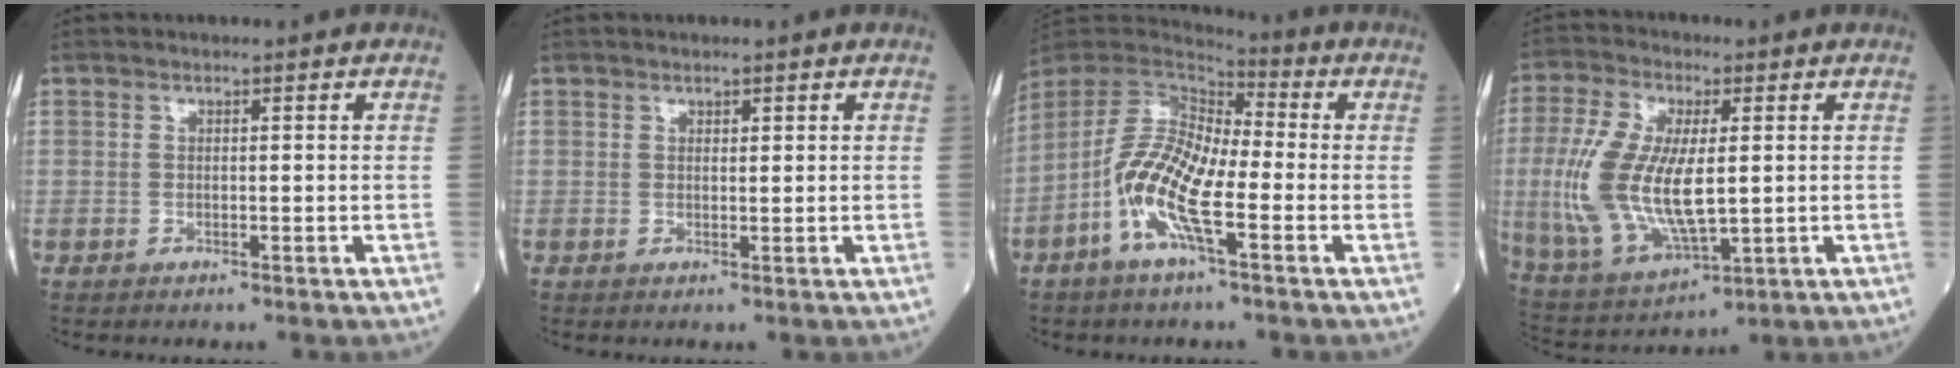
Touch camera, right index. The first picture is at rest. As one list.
[{"total": 0.8, "force": [0.6, 0.4, 0.4], "torque": [-0.004, -0.002, 0.008]}, {"total": 12.5, "force": [-3.7, 3.2, 11.5], "torque": [-0.239, 0.005, -0.080]}, {"total": 15.8, "force": [0.1, 6.3, 14.5], "torque": [-0.319, -0.008, 0.014]}]